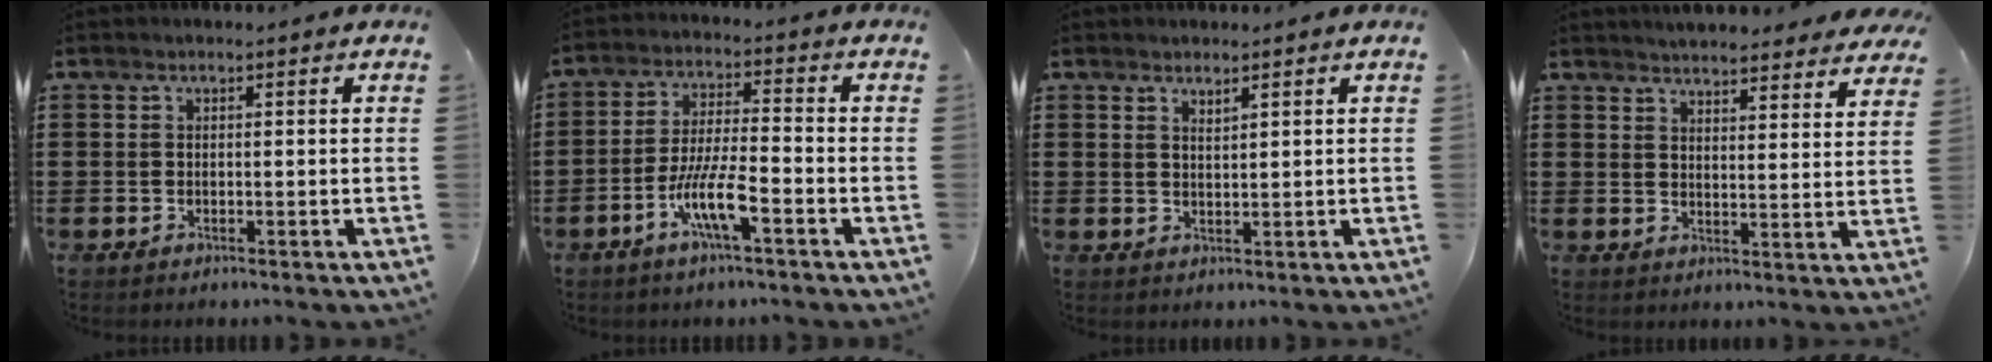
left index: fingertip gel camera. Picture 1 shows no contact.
{"total": 7.8, "force": [-4.0, 1.2, 6.6], "torque": [-0.140, -0.007, -0.079]}
{"total": 1.4, "force": [1.3, 0.1, 0.6], "torque": [-0.013, 0.000, 0.024]}
{"total": 4.3, "force": [4.3, 0.1, 0.2], "torque": [-0.014, -0.022, 0.076]}